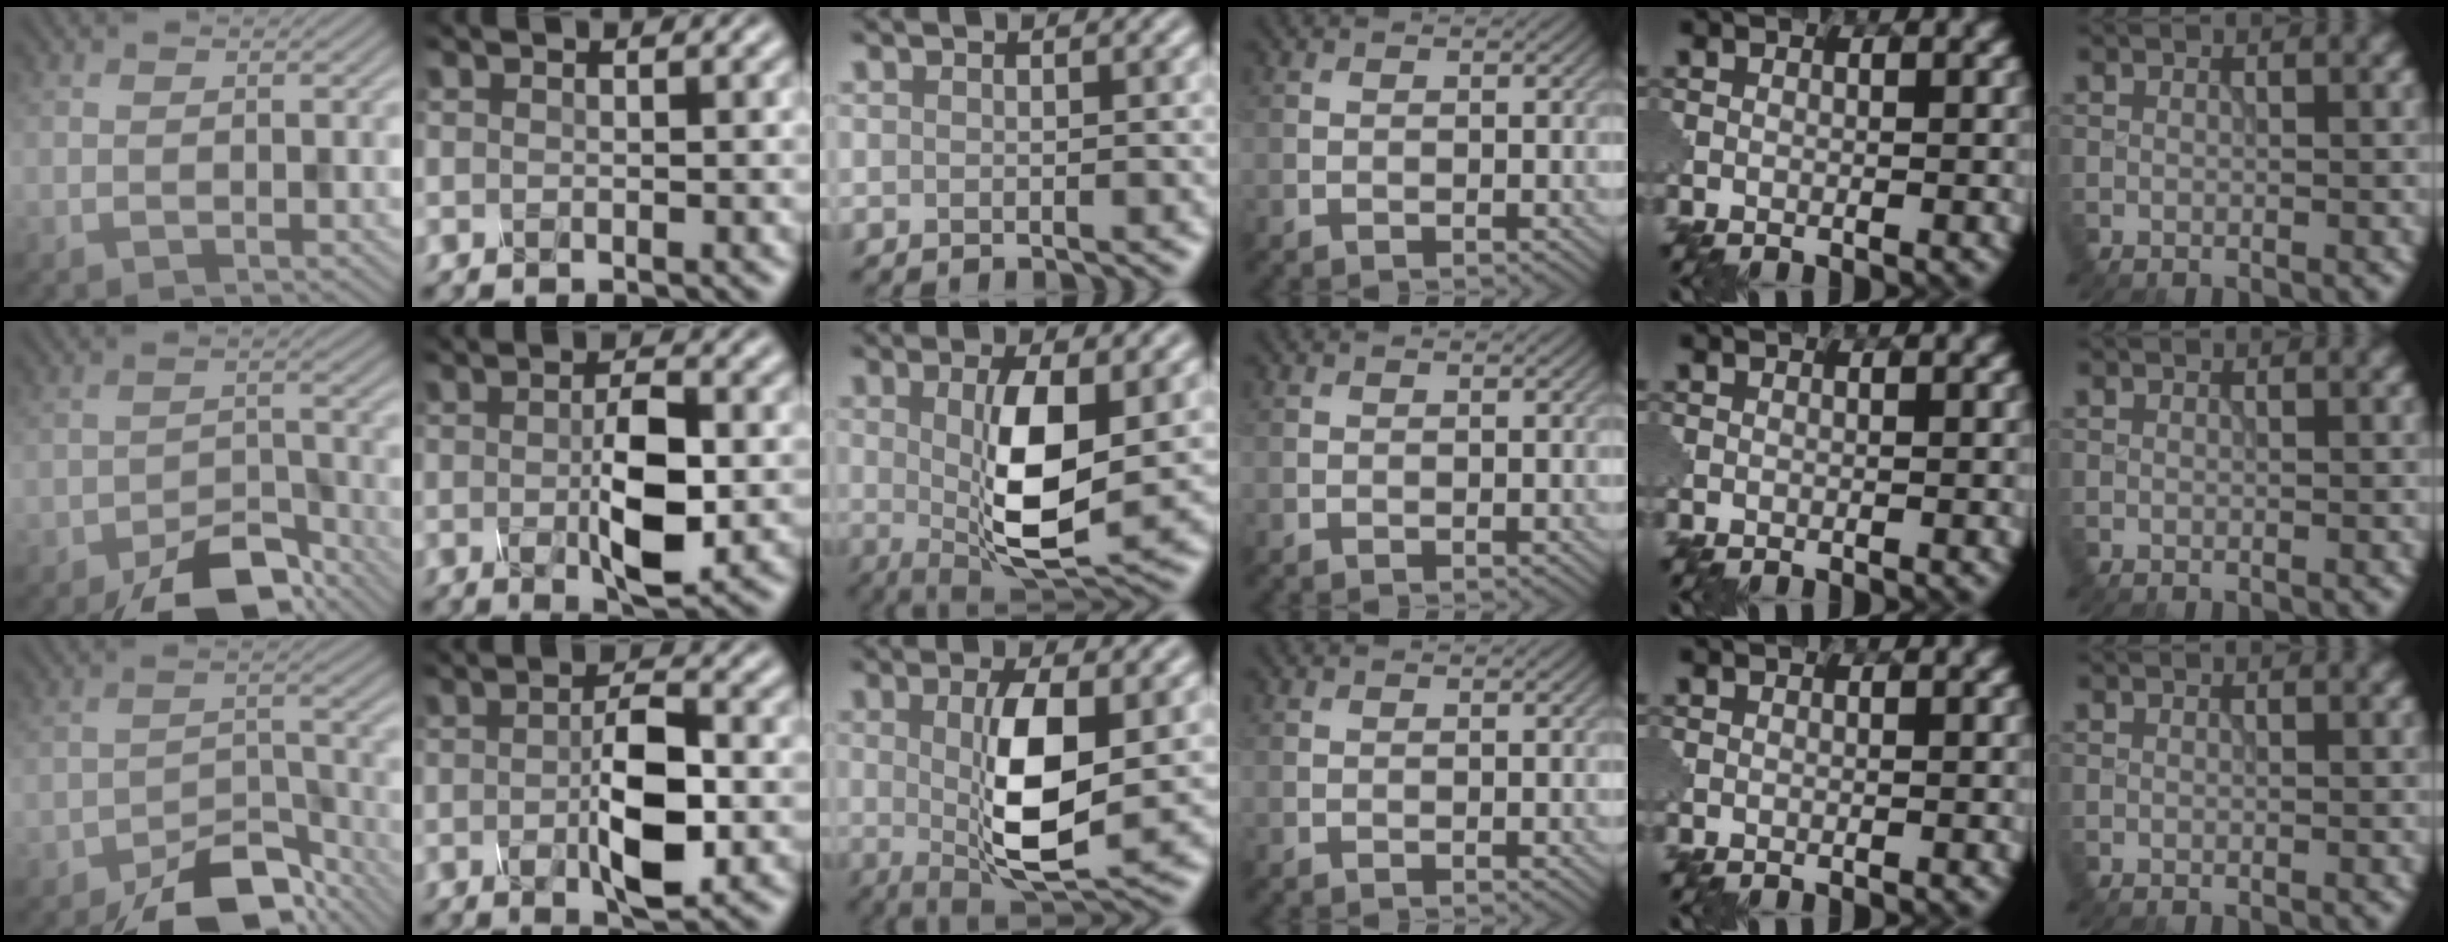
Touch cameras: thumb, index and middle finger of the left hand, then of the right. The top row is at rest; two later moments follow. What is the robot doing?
{"motion": "press", "object": "mechanical pencil"}